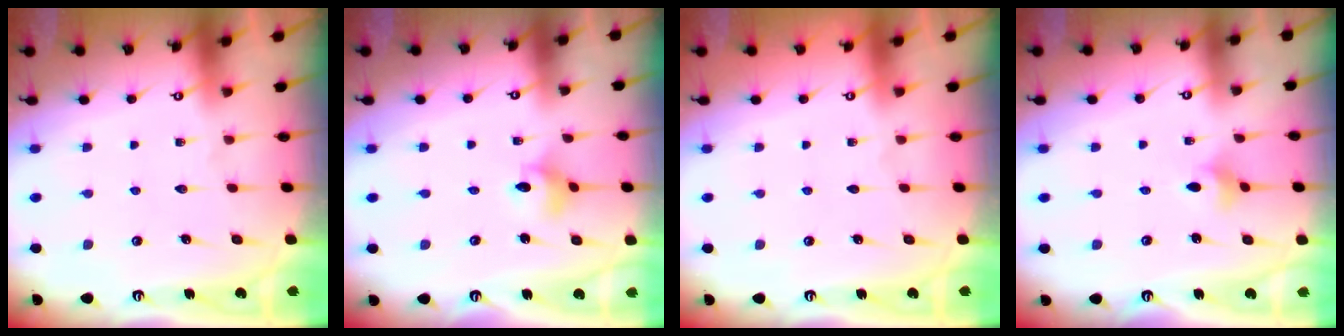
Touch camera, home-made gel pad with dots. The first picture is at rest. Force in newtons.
{"total": 4.4, "press": 4.4, "slide": 0.1}
{"total": 0.0}
{"total": 3.3, "press": 3.2, "slide": 0.6}